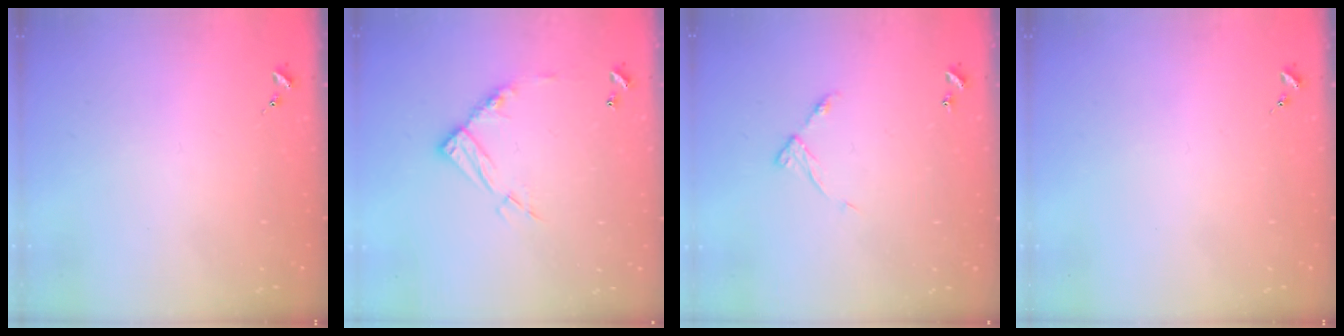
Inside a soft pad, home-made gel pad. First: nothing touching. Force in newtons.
{"total": 12.2, "press": 12.1, "slide": 0.9}
{"total": 6.5, "press": 6.5, "slide": 0.5}
{"total": 0.0}